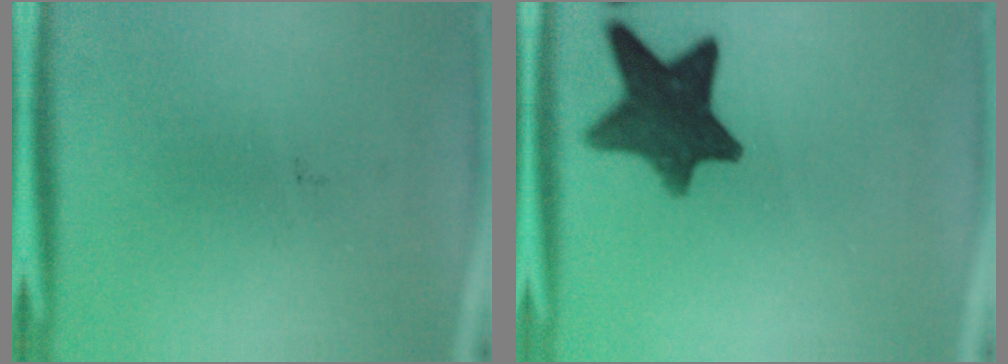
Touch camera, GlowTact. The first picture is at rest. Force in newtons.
{"total": 12.0}